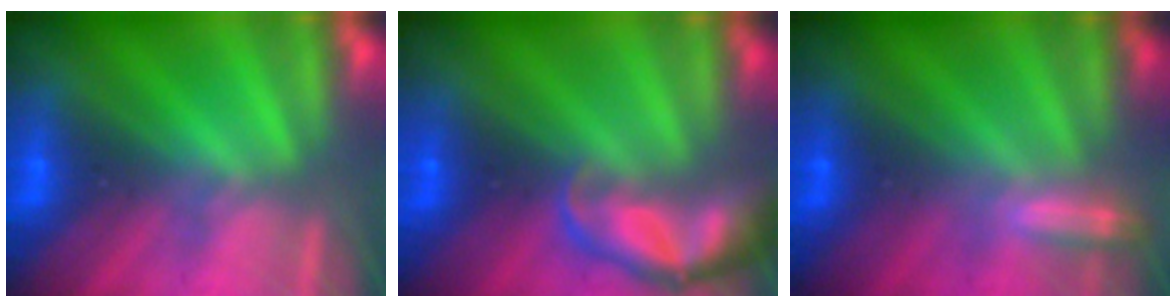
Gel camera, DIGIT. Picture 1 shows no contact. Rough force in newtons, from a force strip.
{"total": 5.6}
{"total": 1.9}